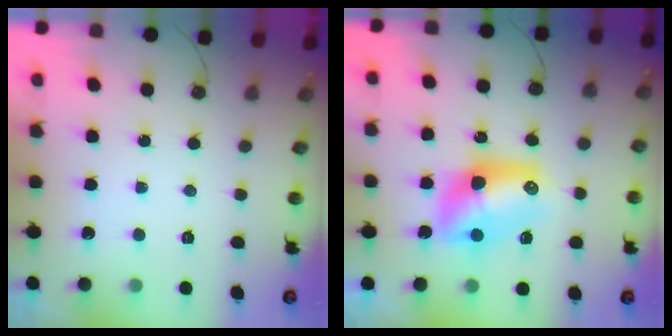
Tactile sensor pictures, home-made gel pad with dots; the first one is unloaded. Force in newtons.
{"total": 11.6, "press": 11.6, "slide": 0.8}